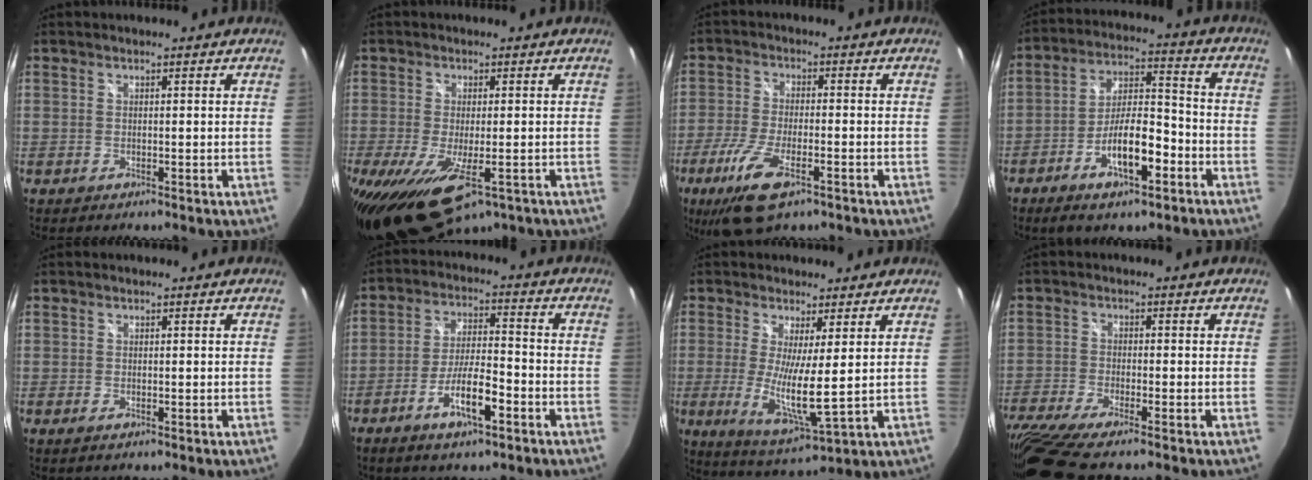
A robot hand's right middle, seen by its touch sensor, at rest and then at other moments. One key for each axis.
{"total": 13.7, "fx": -6.5, "fy": 5.7, "fz": 10.6, "tx": -0.220, "ty": -0.056, "tz": -0.099}
{"total": 11.1, "fx": -6.1, "fy": 3.8, "fz": 8.5, "tx": -0.192, "ty": -0.030, "tz": -0.114}
{"total": 11.6, "fx": -5.8, "fy": 3.7, "fz": 9.2, "tx": -0.172, "ty": 0.014, "tz": -0.094}
{"total": 0.0}
{"total": 8.7, "fx": -4.7, "fy": 2.0, "fz": 7.0, "tx": -0.143, "ty": -0.001, "tz": -0.082}
{"total": 9.4, "fx": 0.6, "fy": 0.9, "fz": 9.3, "tx": -0.179, "ty": -0.028, "tz": 0.012}
{"total": 11.5, "fx": -9.5, "fy": 0.4, "fz": 6.4, "tx": -0.153, "ty": -0.051, "tz": -0.173}